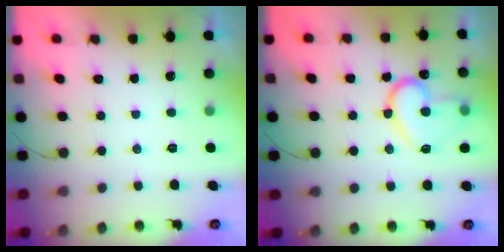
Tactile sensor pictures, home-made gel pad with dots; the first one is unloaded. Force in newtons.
{"total": 14.9, "press": 14.9, "slide": 1.0}